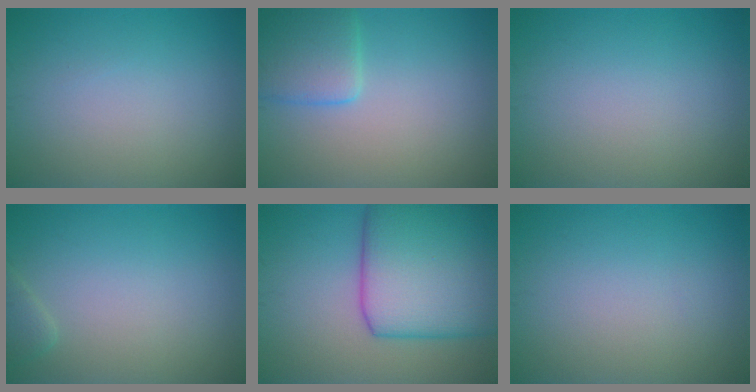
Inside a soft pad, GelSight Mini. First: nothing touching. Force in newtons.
{"total": 3.7, "press": 3.7, "slide": 0.2}
{"total": 0.0}
{"total": 1.1, "press": 1.1, "slide": 0.1}
{"total": 12.1, "press": 12.1, "slide": 0.3}
{"total": 0.0}